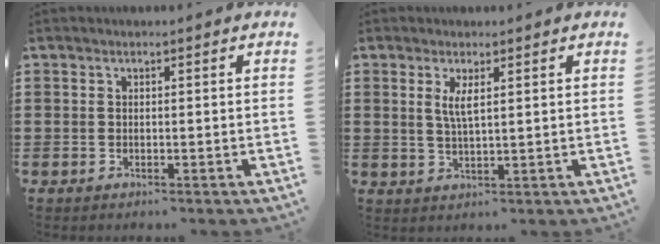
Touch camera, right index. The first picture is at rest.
{"total": 2.8, "force": [1.0, 0.6, 2.5], "torque": [-0.054, 0.002, 0.016]}